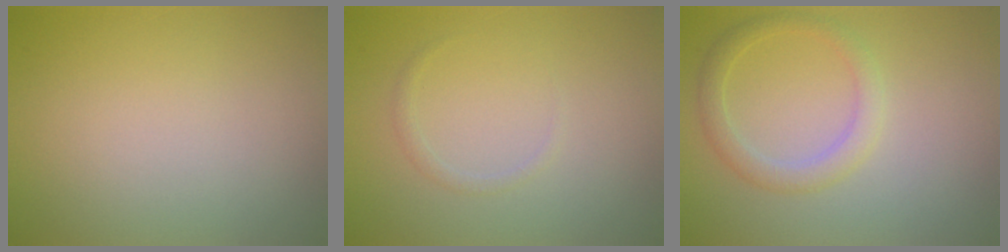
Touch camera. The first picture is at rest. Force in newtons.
{"total": 0.7, "press": 0.7, "slide": 0.1}
{"total": 2.2, "press": 2.2, "slide": 0.1}